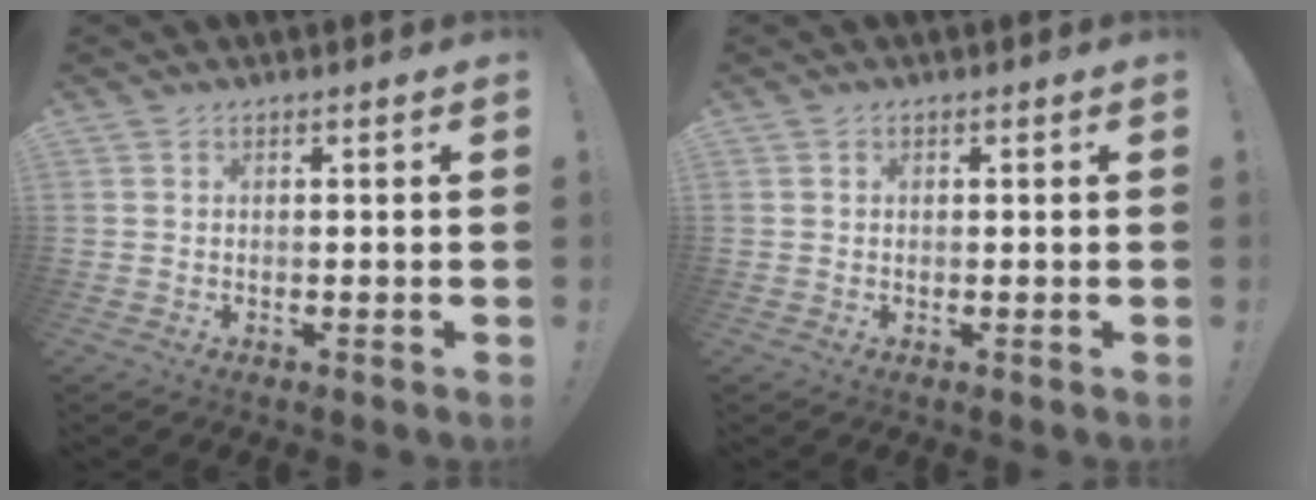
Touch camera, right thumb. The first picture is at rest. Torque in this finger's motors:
{"motor_torque": [-0.05, -0.02, -0.24, 0.13, 0.05]}